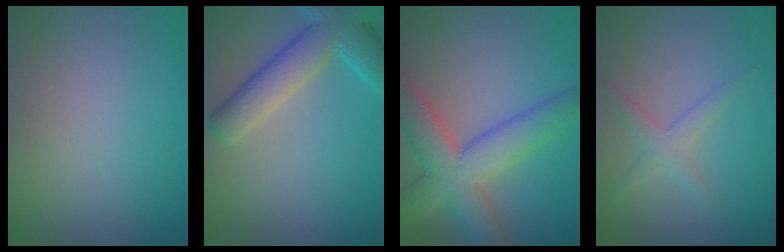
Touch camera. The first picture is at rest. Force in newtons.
{"total": 6.2, "press": 6.2, "slide": 0.6}
{"total": 8.3, "press": 8.3, "slide": 0.4}
{"total": 1.9, "press": 1.9, "slide": 0.1}